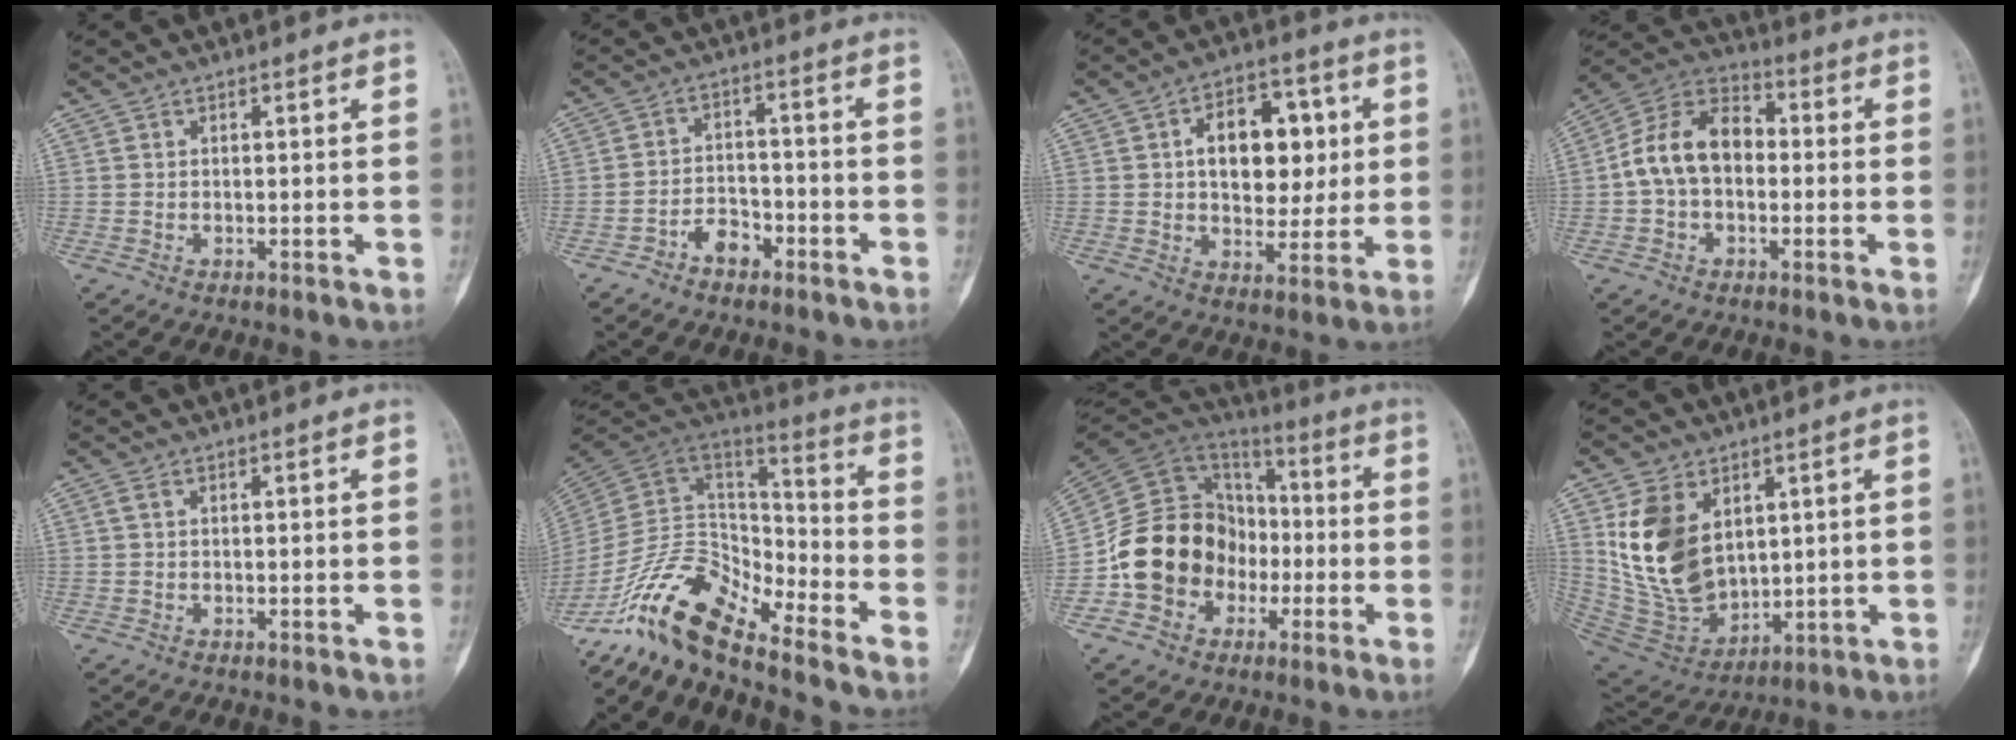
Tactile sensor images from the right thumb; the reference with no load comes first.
{"total": 5.1, "force": [-3.2, 3.2, 2.4], "torque": [-0.025, 0.037, -0.054]}
{"total": 14.2, "force": [2.6, 9.2, 10.5], "torque": [-0.109, 0.007, 0.039]}
{"total": 12.8, "force": [-0.5, 9.0, 9.2], "torque": [-0.154, 0.038, -0.022]}
{"total": 0.7, "force": [0.1, 0.4, 0.6], "torque": [-0.016, 0.002, 0.002]}
{"total": 15.7, "force": [-12.8, 4.8, 7.7], "torque": [-0.133, 0.094, -0.249]}
{"total": 18.5, "force": [-4.5, 15.7, 8.6], "torque": [-0.124, 0.069, -0.077]}
{"total": 16.9, "force": [4.8, 11.5, 11.4], "torque": [-0.189, -0.028, 0.120]}